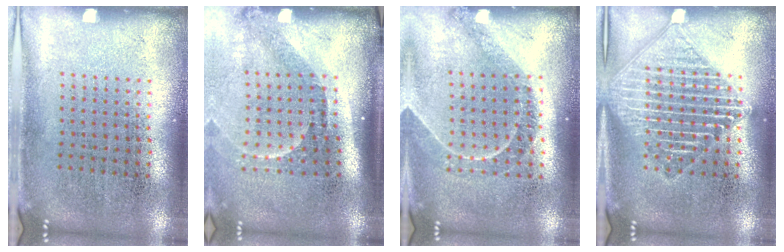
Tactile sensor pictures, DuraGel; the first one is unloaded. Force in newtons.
{"total": 2.2, "press": 1.5, "slide": 1.6}
{"total": 1.2, "press": 1.1, "slide": 0.4}
{"total": 3.1, "press": 3.1, "slide": 0.3}